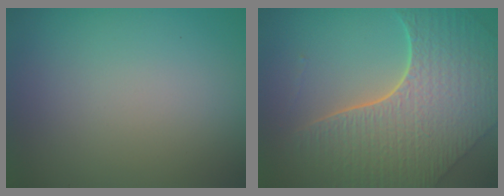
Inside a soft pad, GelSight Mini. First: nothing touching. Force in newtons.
{"total": 8.6, "press": 6.3, "slide": 5.9}